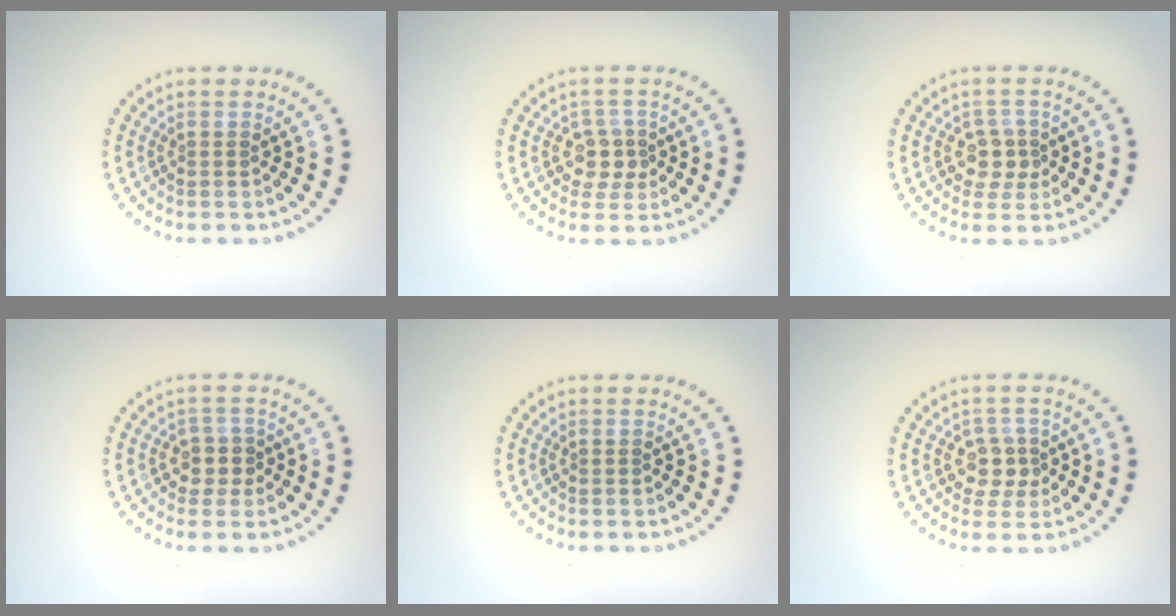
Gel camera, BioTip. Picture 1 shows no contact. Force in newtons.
{"total": 2.4, "press": 2.1, "slide": 1.0}
{"total": 2.4, "press": 2.2, "slide": 1.0}
{"total": 2.0, "press": 1.7, "slide": 1.1}
{"total": 0.0}
{"total": 2.4, "press": 2.1, "slide": 1.0}